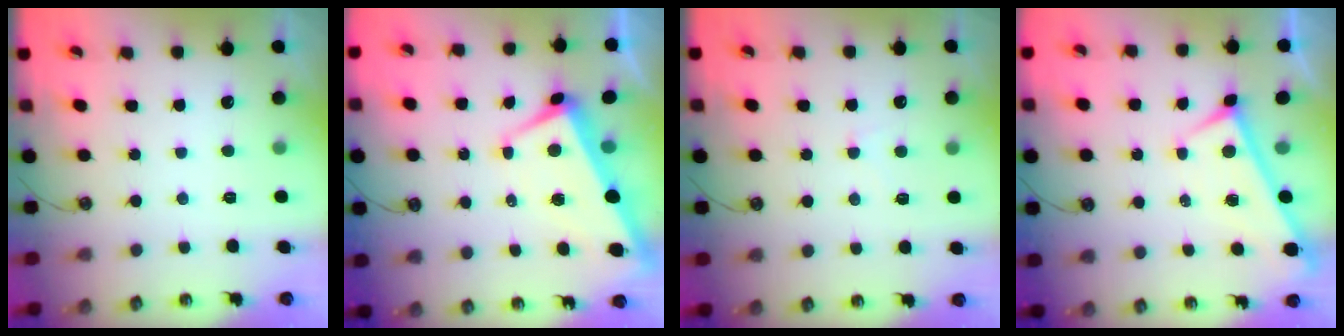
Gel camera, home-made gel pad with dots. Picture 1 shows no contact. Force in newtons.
{"total": 1.1, "press": 0.5, "slide": 1.0}
{"total": 0.9, "press": 0.9, "slide": 0.4}
{"total": 0.0}